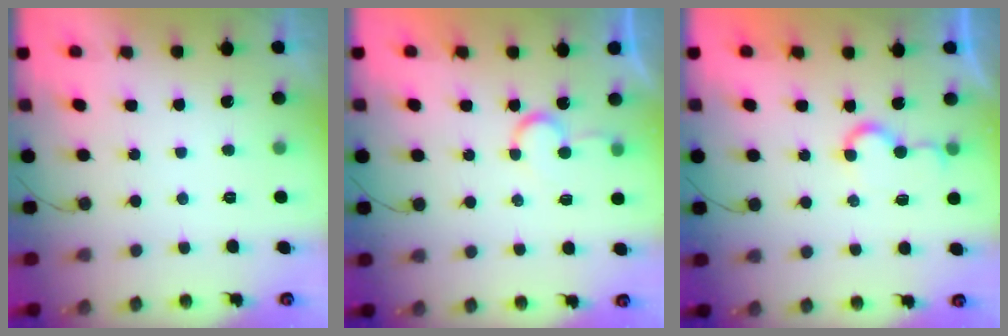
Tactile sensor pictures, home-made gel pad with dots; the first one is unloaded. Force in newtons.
{"total": 6.3, "press": 6.2, "slide": 0.6}
{"total": 5.1, "press": 5.1, "slide": 0.4}